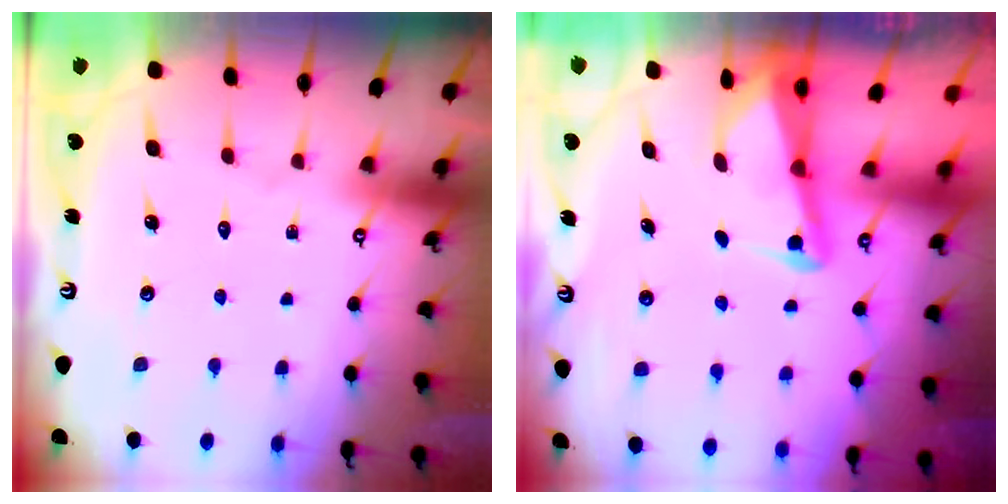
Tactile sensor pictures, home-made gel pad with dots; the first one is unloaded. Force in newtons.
{"total": 2.6, "press": 2.5, "slide": 0.6}